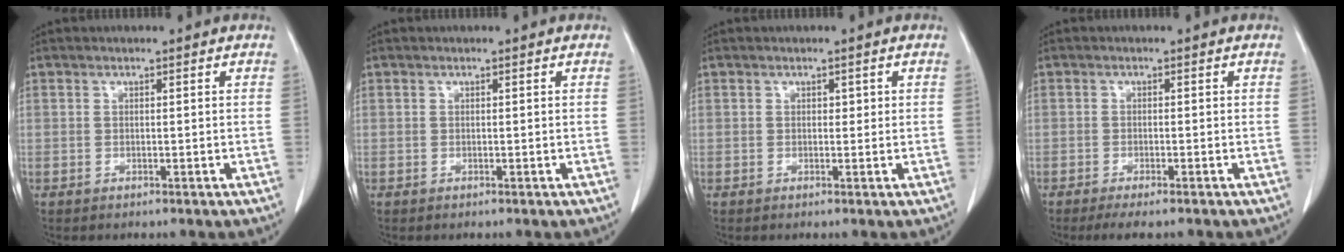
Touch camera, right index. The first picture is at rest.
{"total": 0.0}
{"total": 0.8, "force": [0.3, 0.6, 0.5], "torque": [0.001, 0.003, 0.002]}
{"total": 4.3, "force": [-3.5, 0.8, 2.4], "torque": [-0.029, -0.008, -0.050]}